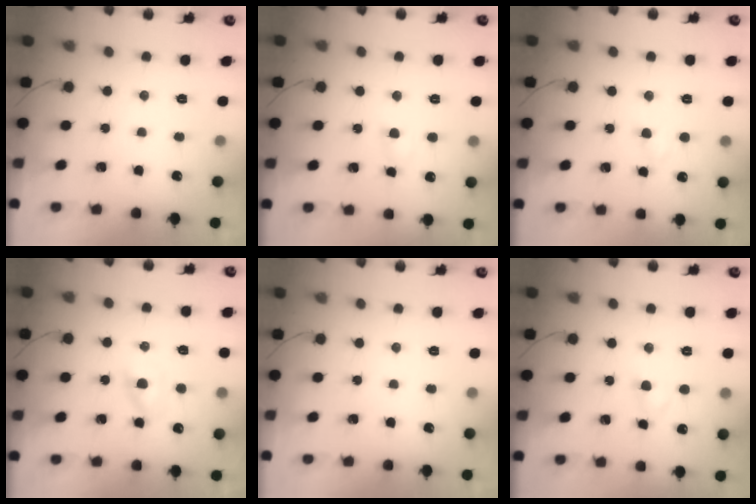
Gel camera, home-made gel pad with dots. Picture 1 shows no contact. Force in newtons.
{"total": 2.4, "press": 2.3, "slide": 0.9}
{"total": 2.6, "press": 2.4, "slide": 1.0}
{"total": 2.7, "press": 2.5, "slide": 0.9}
{"total": 0.0}
{"total": 2.7, "press": 2.5, "slide": 1.2}